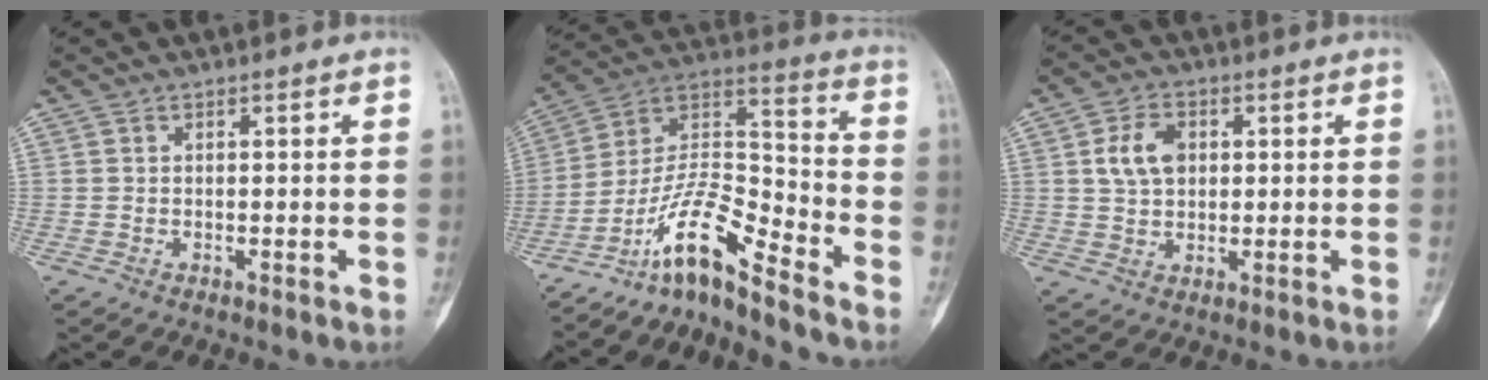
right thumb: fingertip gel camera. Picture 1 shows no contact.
{"total": 12.0, "force": [-9.8, 1.8, 6.7], "torque": [-0.137, 0.105, -0.187]}
{"total": 6.6, "force": [1.5, 4.6, 4.5], "torque": [-0.072, 0.002, 0.026]}